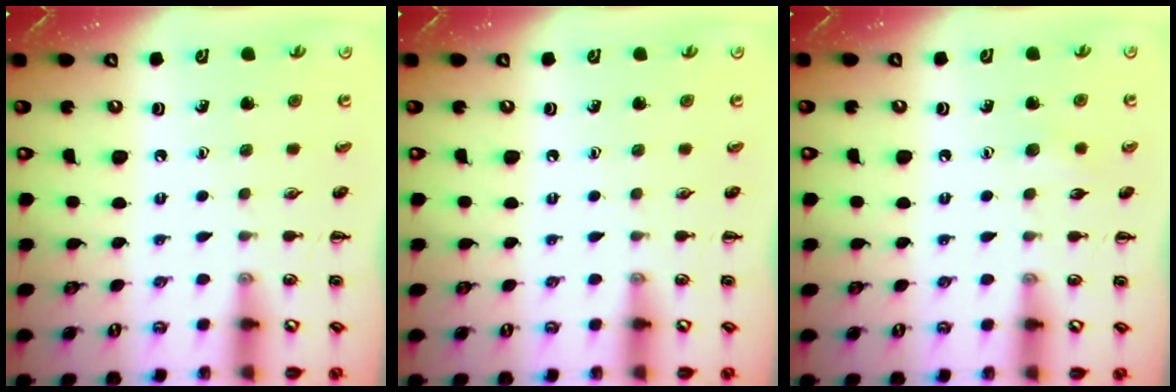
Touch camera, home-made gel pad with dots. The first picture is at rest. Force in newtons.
{"total": 0.0}
{"total": 4.6, "press": 4.5, "slide": 1.0}